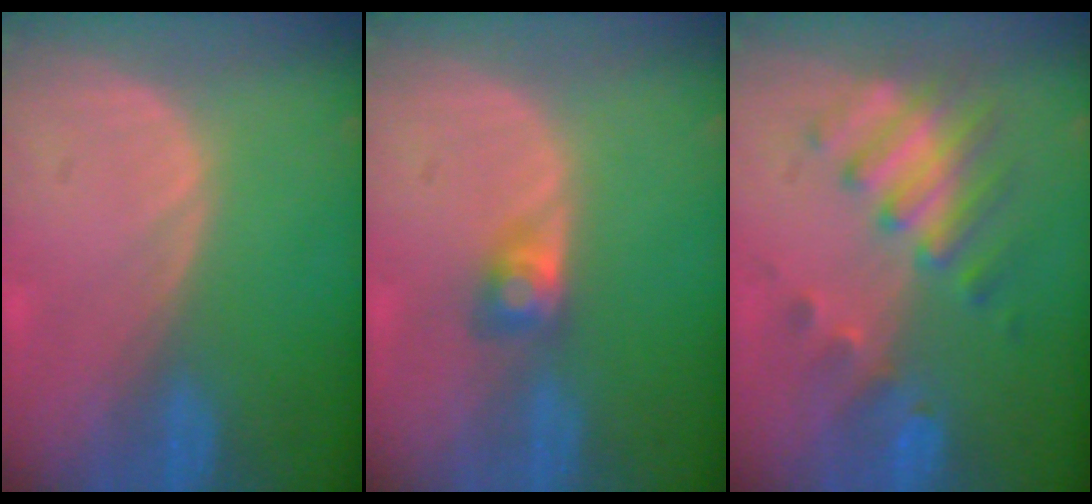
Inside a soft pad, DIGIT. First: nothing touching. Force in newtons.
{"total": 2.7, "press": 2.5, "slide": 1.0}
{"total": 8.1, "press": 7.2, "slide": 3.8}